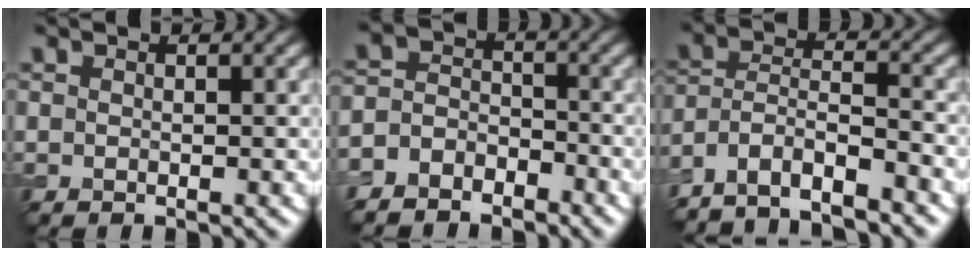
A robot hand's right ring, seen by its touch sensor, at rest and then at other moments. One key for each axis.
{"total": 4.6, "fx": -3.7, "fy": 2.7, "fz": 0.8, "tx": 0.001, "ty": 0.003, "tz": -0.072}
{"total": 6.5, "fx": -5.8, "fy": 1.4, "fz": 2.7, "tx": -0.051, "ty": -0.002, "tz": -0.108}